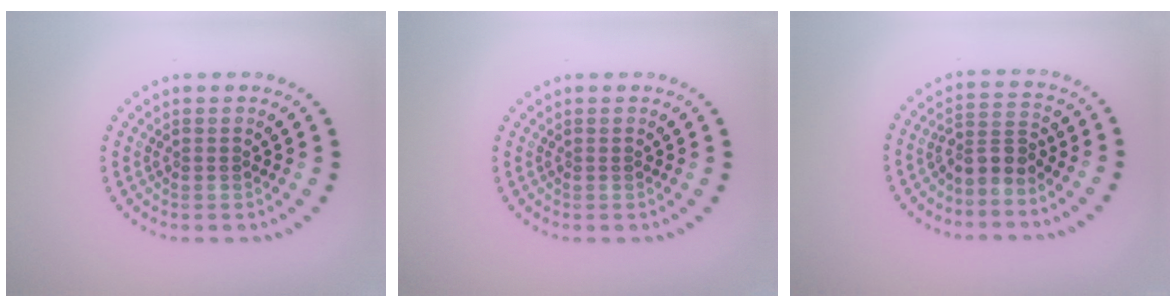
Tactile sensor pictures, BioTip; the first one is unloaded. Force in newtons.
{"total": 0.0}
{"total": 2.6, "press": 1.9, "slide": 1.8}